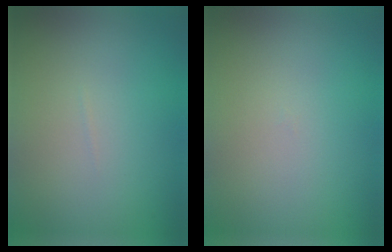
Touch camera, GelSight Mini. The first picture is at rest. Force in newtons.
{"total": 0.0}